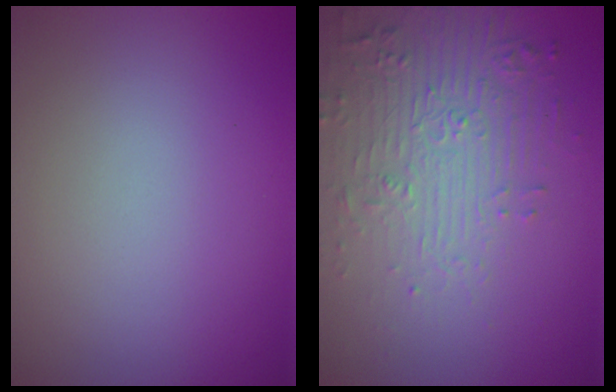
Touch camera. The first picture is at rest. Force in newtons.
{"total": 5.6, "press": 3.8, "slide": 4.2}